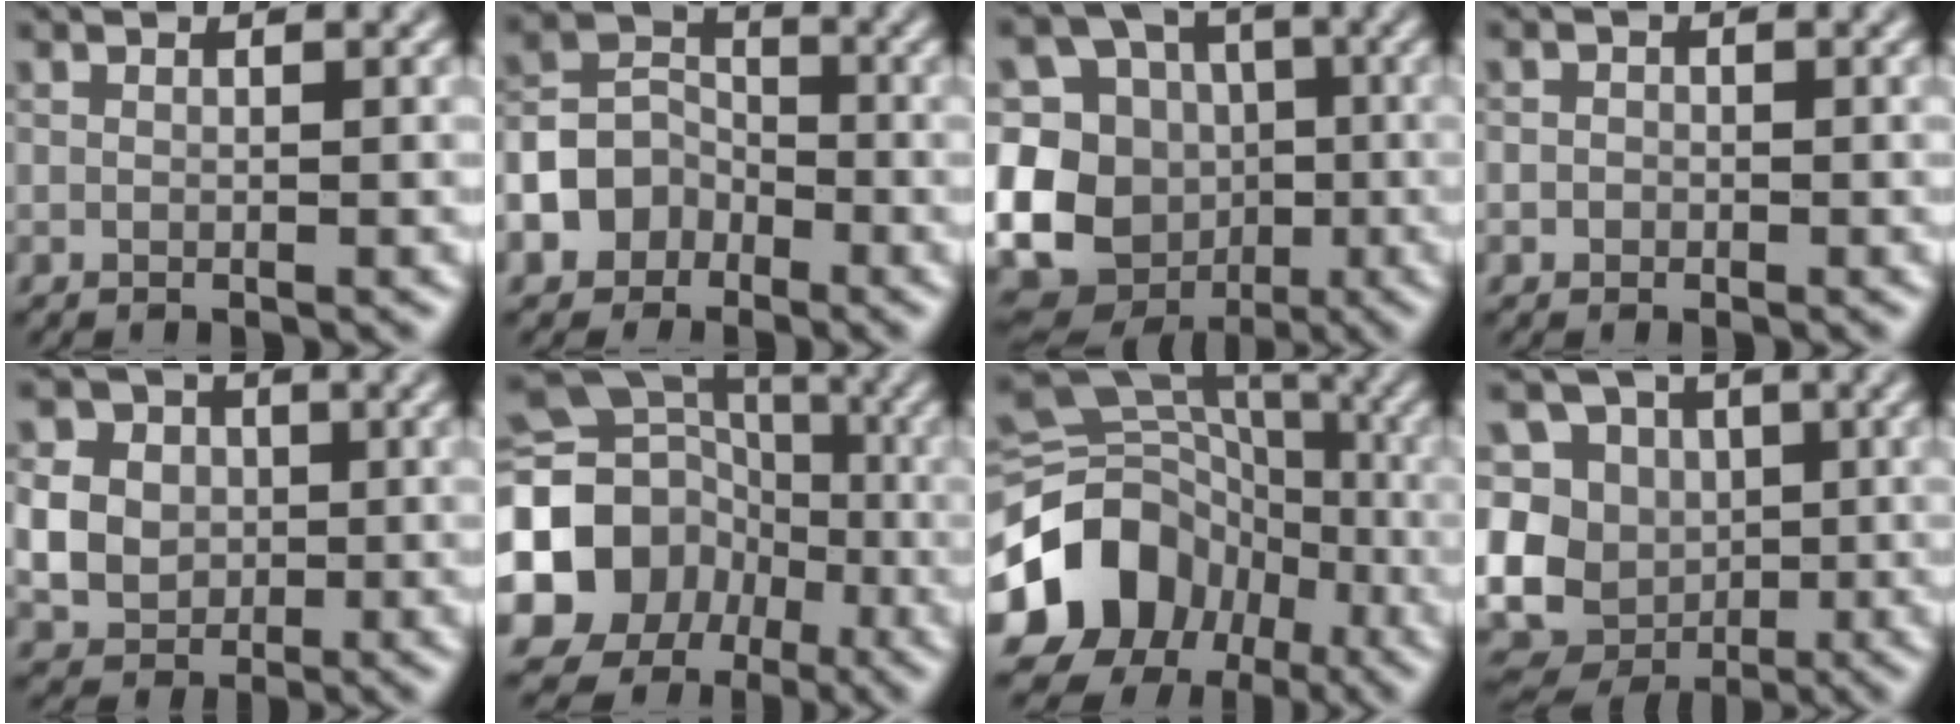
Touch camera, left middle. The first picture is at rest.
{"total": 5.8, "force": [-3.2, 4.5, 1.7], "torque": [-0.012, 0.004, -0.072]}
{"total": 19.0, "force": [-4.8, 17.4, 5.6], "torque": [-0.133, -0.018, -0.095]}
{"total": 0.9, "force": [-0.2, 0.8, 0.2], "torque": [0.004, -0.004, -0.007]}
{"total": 5.8, "force": [0.3, 5.2, 2.5], "torque": [-0.046, 0.018, -0.007]}
{"total": 17.9, "force": [-4.5, 16.0, 6.4], "torque": [-0.160, -0.015, -0.109]}
{"total": 14.2, "force": [-5.2, 11.8, 5.9], "torque": [-0.133, -0.007, -0.111]}
{"total": 14.3, "force": [-1.2, 13.0, 5.9], "torque": [-0.135, 0.007, -0.035]}